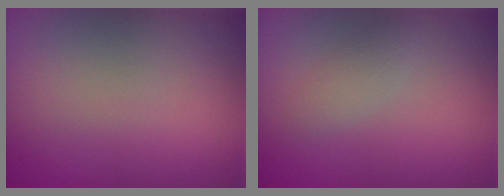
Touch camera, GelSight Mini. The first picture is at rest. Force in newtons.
{"total": 1.3, "press": 1.3, "slide": 0.1}